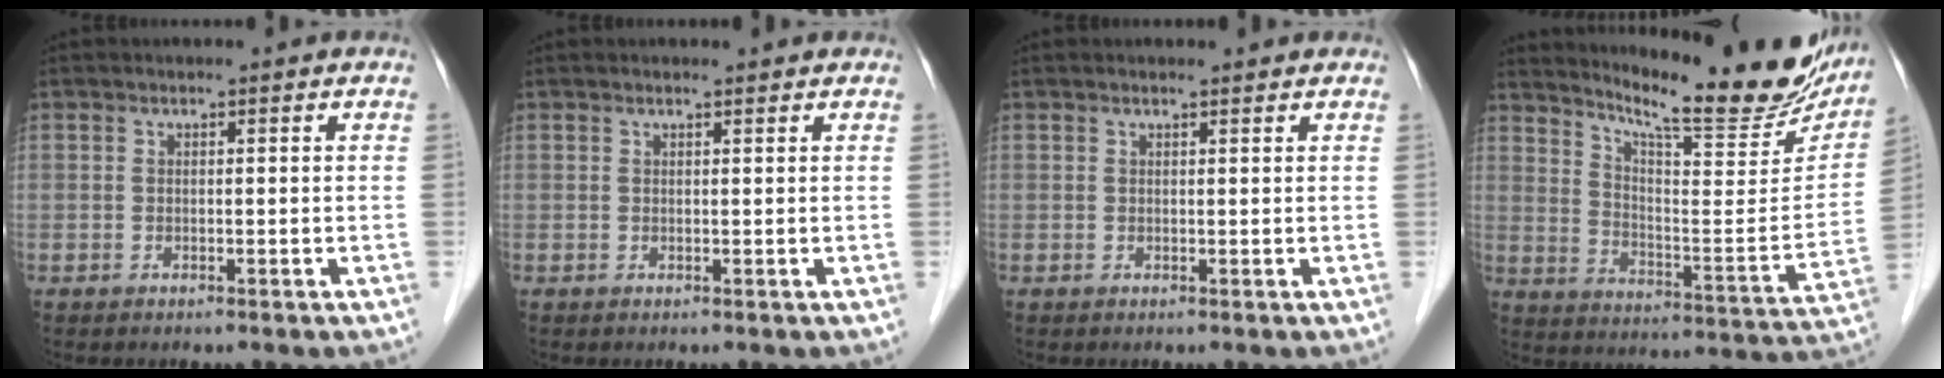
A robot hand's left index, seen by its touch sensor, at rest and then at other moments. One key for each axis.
{"total": 0.7, "fx": 0.7, "fy": 0.1, "fz": 0.3, "tx": -0.010, "ty": 0.004, "tz": 0.007}
{"total": 1.2, "fx": 1.1, "fy": 0.3, "fz": 0.5, "tx": -0.013, "ty": 0.005, "tz": 0.009}
{"total": 22.0, "fx": 19.4, "fy": 2.1, "fz": 10.2, "tx": -0.156, "ty": -0.074, "tz": 0.259}